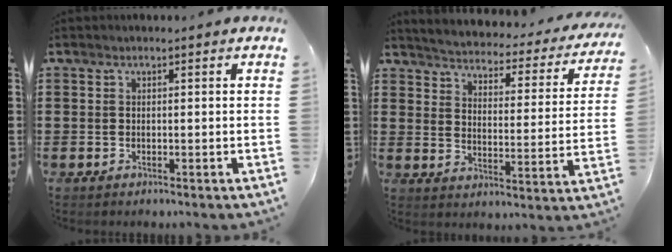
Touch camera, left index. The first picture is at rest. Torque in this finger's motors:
{"motor_torque": [1.44, -0.70, 0.68, 0.11]}